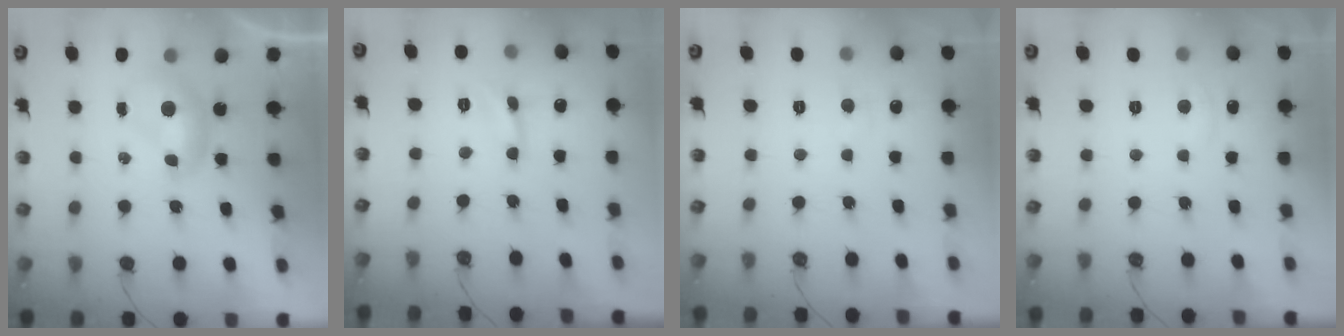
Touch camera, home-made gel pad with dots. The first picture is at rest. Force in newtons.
{"total": 0.0}
{"total": 0.5, "press": 0.2, "slide": 0.5}
{"total": 1.2, "press": 1.0, "slide": 0.6}